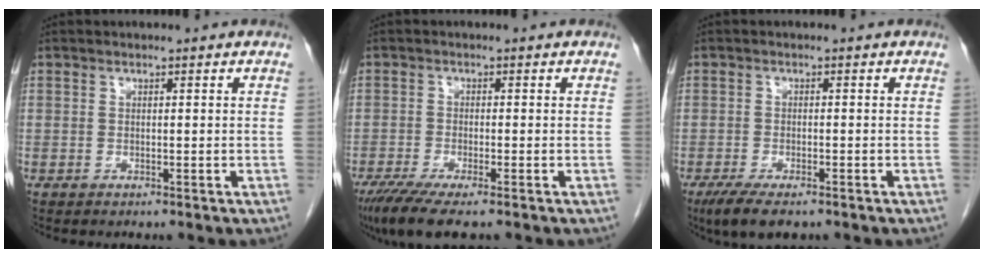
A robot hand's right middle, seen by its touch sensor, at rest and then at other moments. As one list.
[{"total": 7.0, "force": [-5.1, 0.8, 4.7], "torque": [-0.081, -0.018, -0.087]}, {"total": 5.6, "force": [-3.9, 1.5, 3.6], "torque": [-0.066, -0.013, -0.064]}]